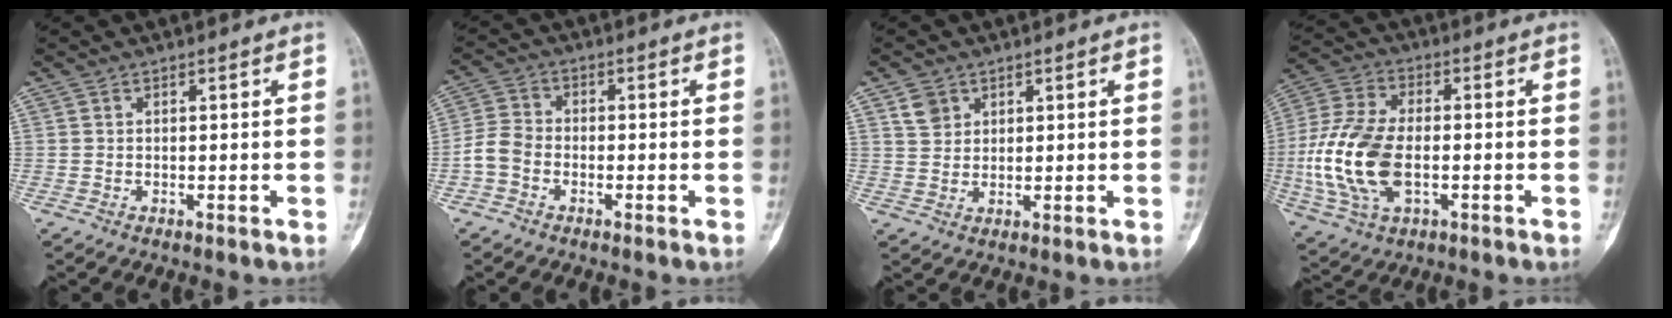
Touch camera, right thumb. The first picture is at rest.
{"total": 4.8, "force": [-1.8, 3.7, 2.4], "torque": [-0.040, 0.014, -0.046]}
{"total": 3.6, "force": [2.0, 2.8, 1.1], "torque": [-0.007, -0.009, 0.041]}
{"total": 16.4, "force": [-2.5, 9.1, 13.4], "torque": [-0.289, 0.006, -0.044]}